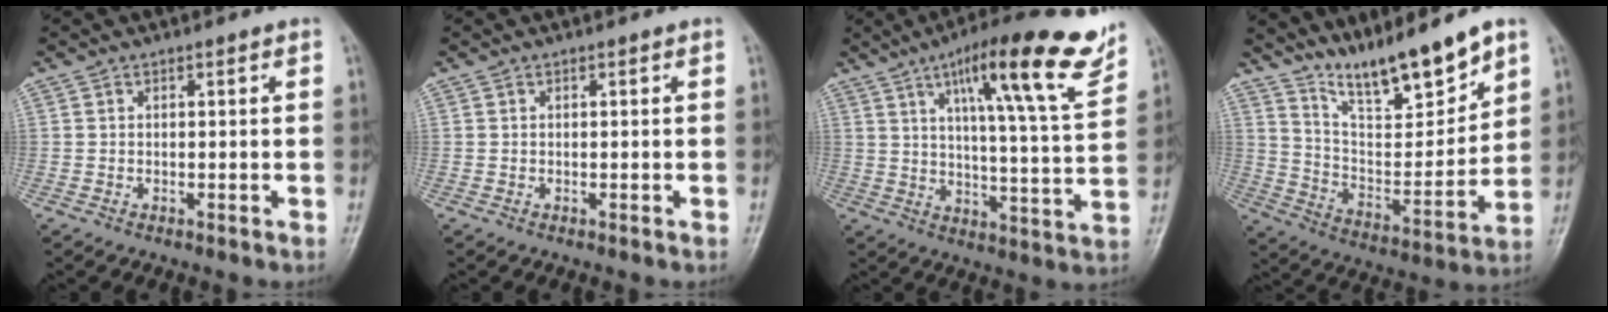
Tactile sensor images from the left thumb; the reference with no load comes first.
{"total": 0.0}
{"total": 19.4, "force": [11.5, 3.3, 15.3], "torque": [-0.201, -0.047, 0.169]}
{"total": 15.3, "force": [12.0, 3.1, 8.9], "torque": [-0.116, -0.077, 0.221]}